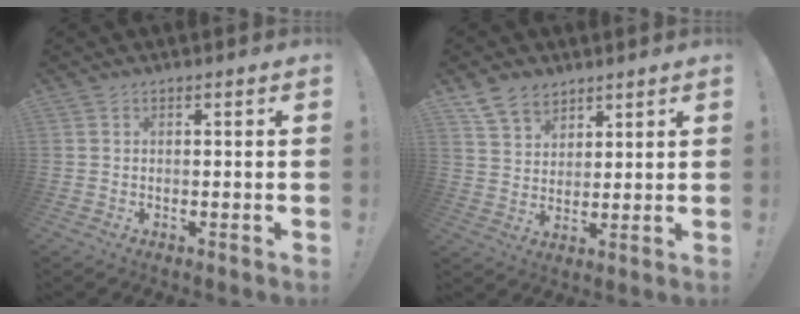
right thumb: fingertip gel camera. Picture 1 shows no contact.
{"total": 8.2, "force": [6.1, 5.0, 2.1], "torque": [-0.041, -0.032, 0.121]}